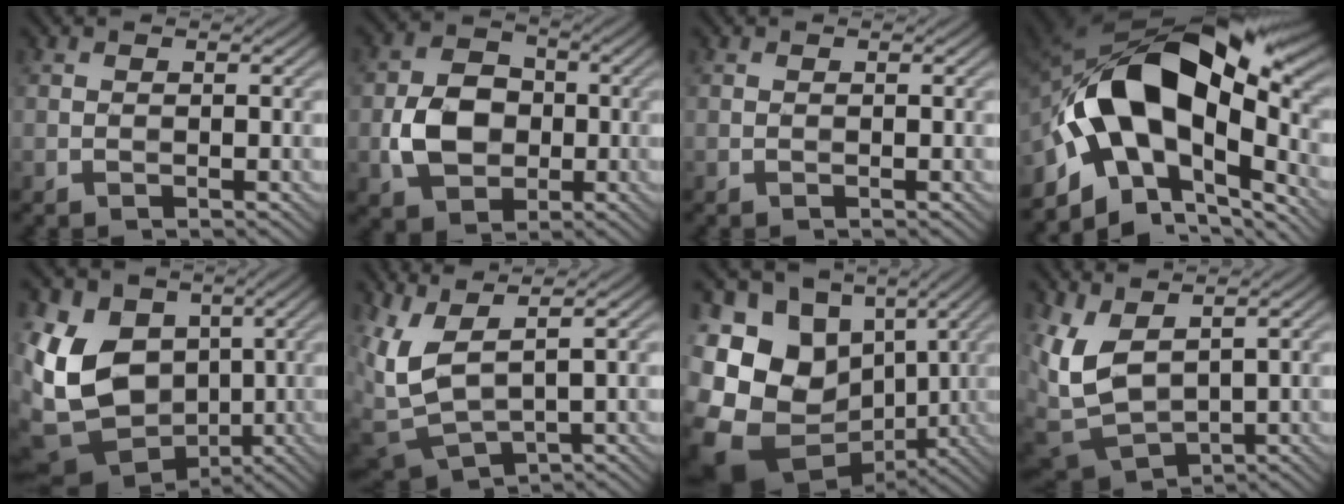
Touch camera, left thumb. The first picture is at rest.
{"total": 7.2, "force": [-1.2, 5.6, 4.3], "torque": [-0.087, -0.002, -0.028]}
{"total": 0.0}
{"total": 18.0, "force": [-2.4, 10.6, 14.3], "torque": [-0.247, 0.013, -0.048]}
{"total": 14.0, "force": [-0.5, 10.9, 8.8], "torque": [-0.225, -0.014, 0.012]}
{"total": 8.3, "force": [3.3, 3.3, 6.9], "torque": [-0.189, -0.008, 0.075]}
{"total": 19.3, "force": [-2.5, 15.2, 11.6], "torque": [-0.251, -0.024, -0.028]}
{"total": 8.7, "force": [2.7, 5.0, 6.7], "torque": [-0.190, -0.012, 0.055]}